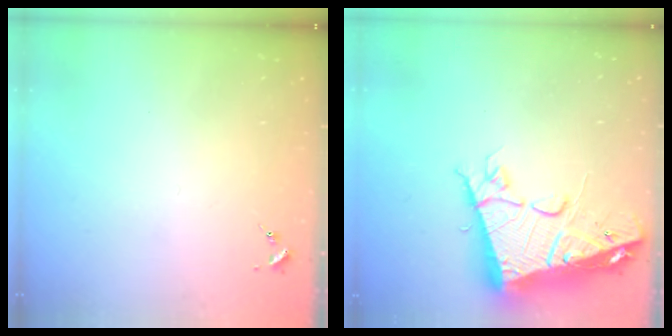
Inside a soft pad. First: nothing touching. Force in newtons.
{"total": 18.3, "press": 18.1, "slide": 2.1}